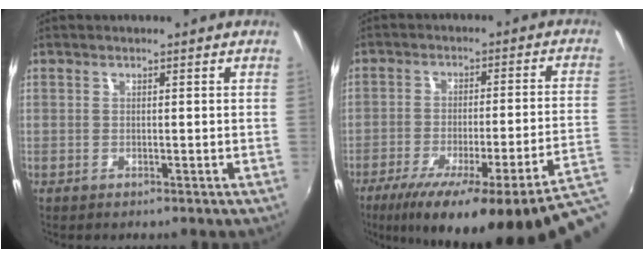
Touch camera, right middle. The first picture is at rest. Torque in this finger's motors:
{"motor_torque": [1.53, -0.61, 0.41, 0.14]}